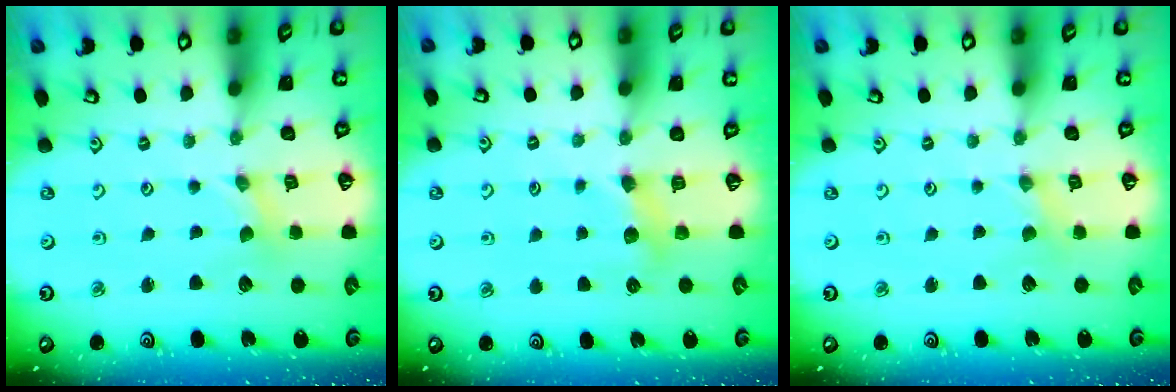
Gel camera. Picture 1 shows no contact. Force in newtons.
{"total": 5.2, "press": 5.1, "slide": 0.6}
{"total": 1.4, "press": 1.3, "slide": 0.3}